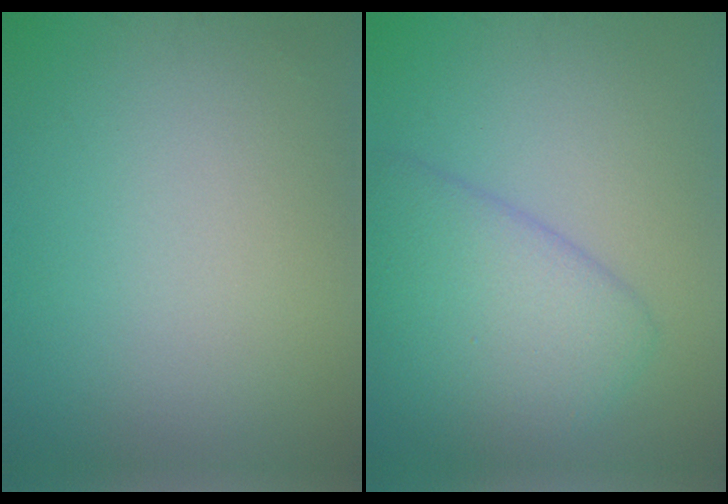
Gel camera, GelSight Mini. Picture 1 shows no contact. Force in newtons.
{"total": 5.8, "press": 5.8, "slide": 0.4}